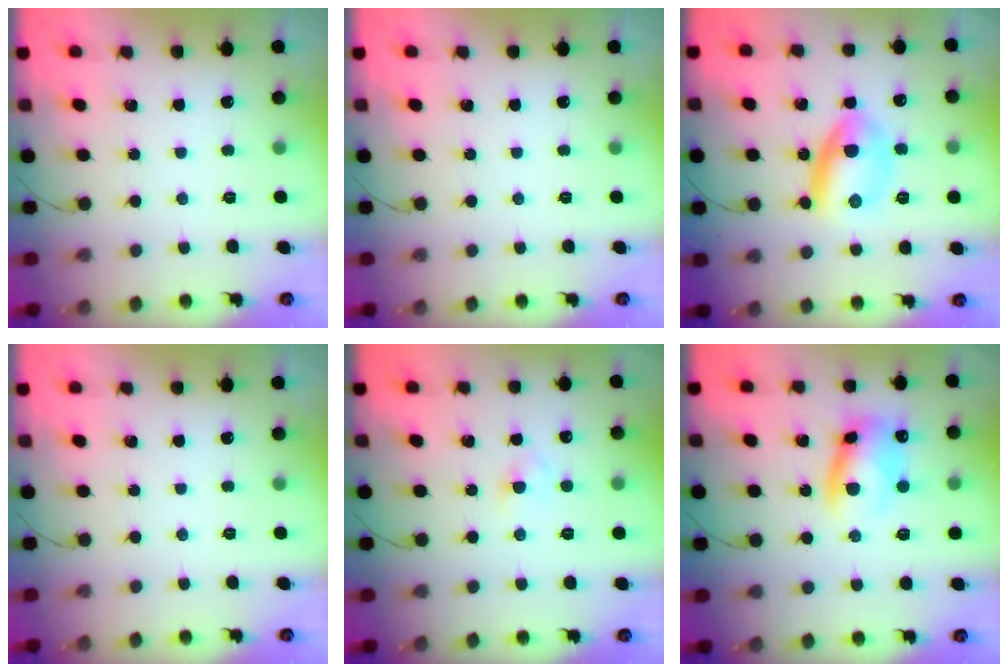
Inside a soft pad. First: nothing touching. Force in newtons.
{"total": 0.0}
{"total": 9.4, "press": 9.4, "slide": 0.9}
{"total": 0.0}
{"total": 2.3, "press": 2.1, "slide": 1.0}
{"total": 9.1, "press": 9.0, "slide": 1.3}